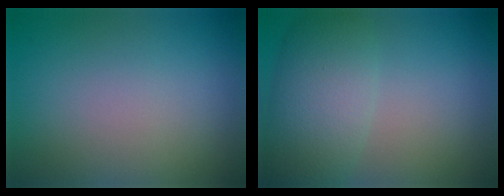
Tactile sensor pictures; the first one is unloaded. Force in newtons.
{"total": 5.9, "press": 5.9, "slide": 0.1}